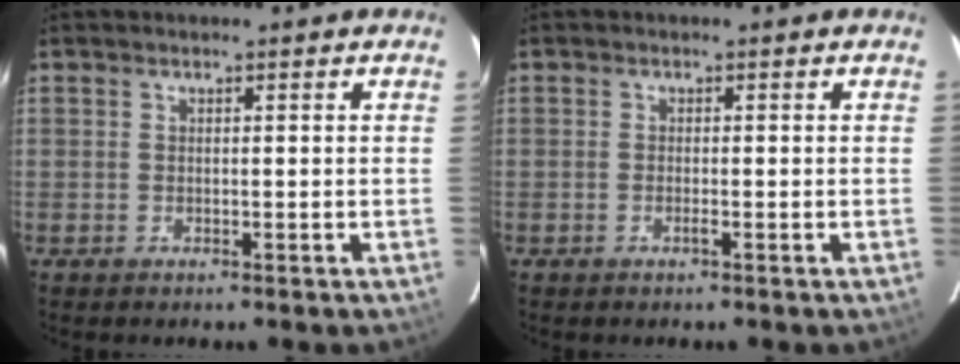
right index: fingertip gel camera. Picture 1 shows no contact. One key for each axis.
{"total": 0.9, "fx": -0.5, "fy": 0.0, "fz": 0.8, "tx": -0.015, "ty": 0.002, "tz": -0.010}